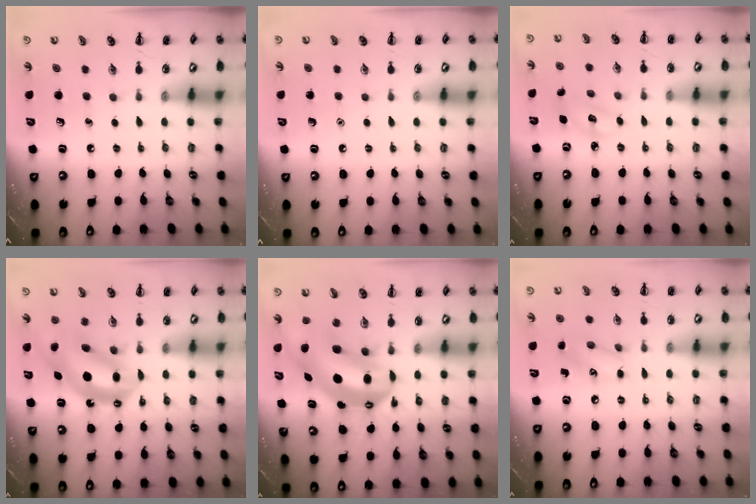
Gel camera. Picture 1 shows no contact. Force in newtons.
{"total": 1.6, "press": 1.6, "slide": 0.1}
{"total": 3.6, "press": 3.5, "slide": 0.9}
{"total": 11.8, "press": 11.4, "slide": 3.0}
{"total": 12.5, "press": 12.1, "slide": 3.1}
{"total": 9.5, "press": 9.4, "slide": 1.5}